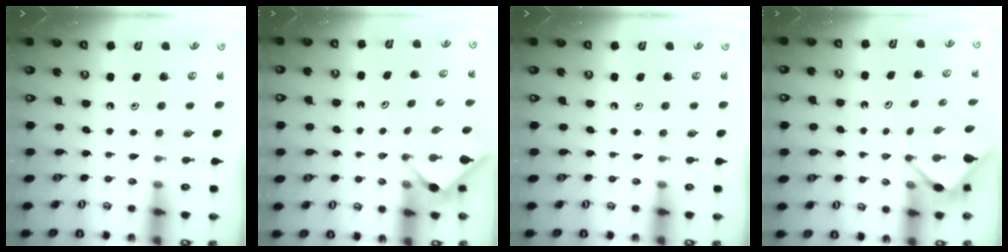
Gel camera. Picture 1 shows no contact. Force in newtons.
{"total": 2.8, "press": 2.8, "slide": 0.4}
{"total": 0.0}
{"total": 3.0, "press": 3.0, "slide": 0.3}